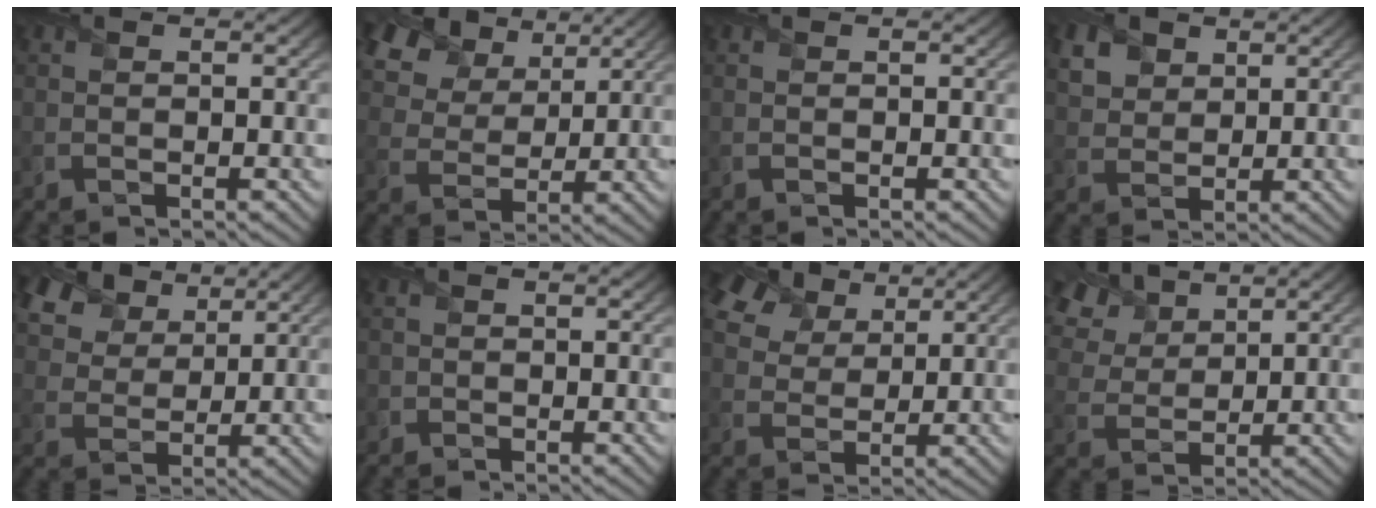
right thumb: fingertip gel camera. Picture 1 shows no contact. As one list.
[{"total": 13.5, "force": [8.3, 7.9, 7.2], "torque": [-0.201, 0.032, 0.145]}, {"total": 0.0}, {"total": 4.8, "force": [2.4, 3.5, 2.2], "torque": [-0.071, -0.003, 0.049]}, {"total": 11.1, "force": [7.2, 6.4, 5.5], "torque": [-0.162, 0.017, 0.129]}, {"total": 1.1, "force": [-0.4, 1.0, 0.0], "torque": [0.006, -0.004, -0.011]}, {"total": 10.6, "force": [6.9, 5.7, 5.7], "torque": [-0.158, 0.033, 0.112]}, {"total": 9.2, "force": [5.9, 5.1, 4.8], "torque": [-0.146, 0.021, 0.106]}]